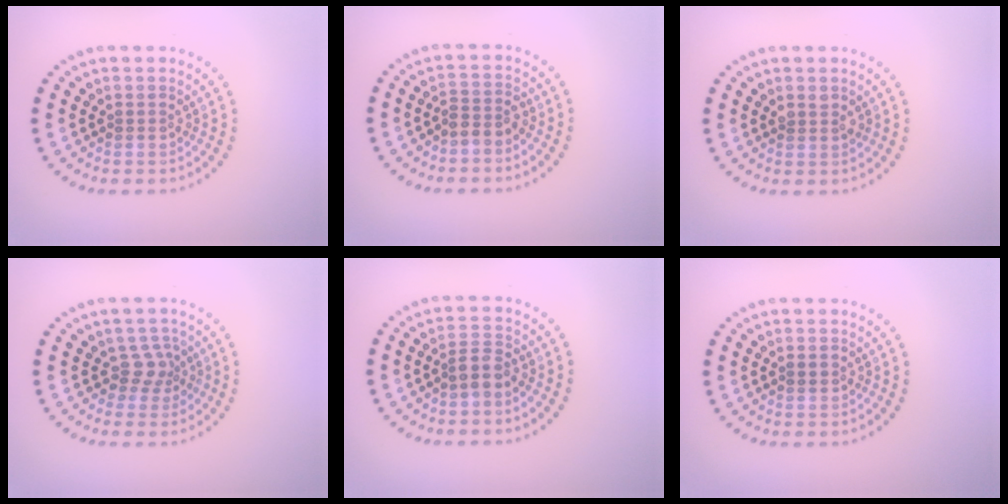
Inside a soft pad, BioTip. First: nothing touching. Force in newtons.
{"total": 2.0, "press": 1.6, "slide": 1.2}
{"total": 1.1, "press": 1.0, "slide": 0.4}
{"total": 2.1, "press": 1.4, "slide": 1.5}
{"total": 2.0, "press": 1.8, "slide": 0.9}
{"total": 0.9, "press": 0.9, "slide": 0.0}